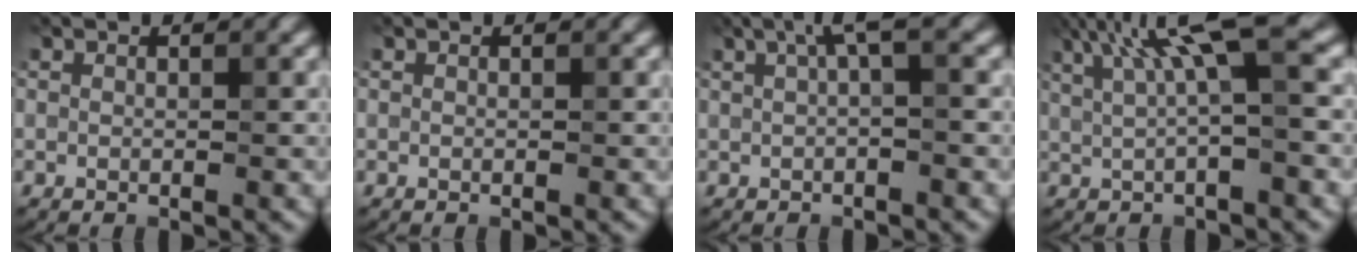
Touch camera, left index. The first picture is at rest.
{"total": 0.0}
{"total": 3.0, "force": [0.9, 0.4, 2.8], "torque": [-0.048, 0.011, 0.016]}
{"total": 7.3, "force": [2.9, 1.4, 6.6], "torque": [-0.112, 0.022, 0.052]}